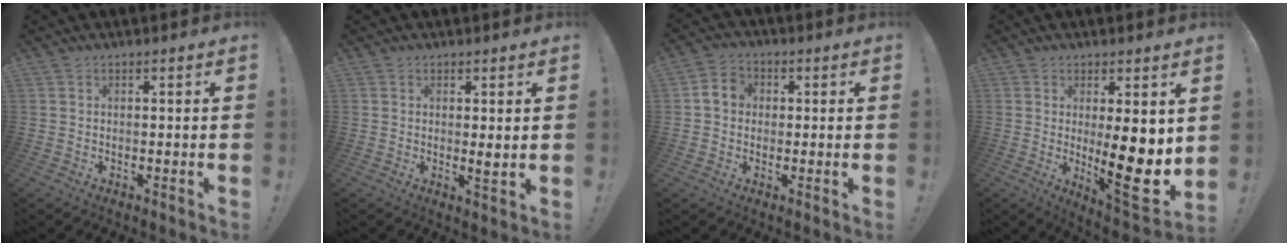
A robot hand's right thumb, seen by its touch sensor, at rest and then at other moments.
{"total": 2.4, "force": [0.7, 0.2, 2.2], "torque": [-0.018, -0.015, 0.008]}
{"total": 5.8, "force": [0.4, 5.0, 2.9], "torque": [-0.041, 0.015, 0.009]}
{"total": 14.7, "force": [0.4, 3.5, 14.2], "torque": [-0.184, -0.037, 0.018]}